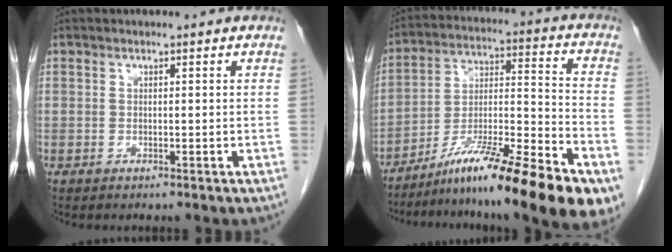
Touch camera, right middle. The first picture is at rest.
{"total": 20.3, "force": [-14.3, 0.5, 14.4], "torque": [-0.197, -0.010, -0.242]}